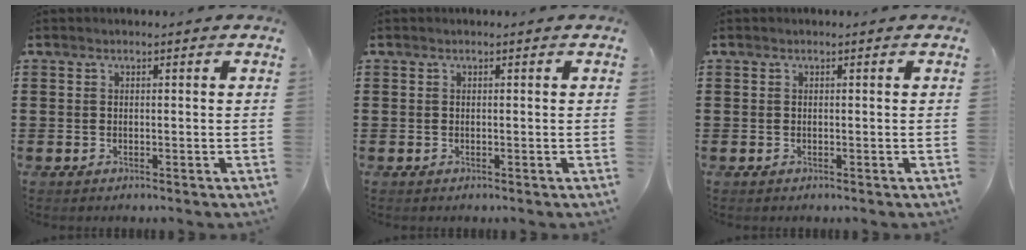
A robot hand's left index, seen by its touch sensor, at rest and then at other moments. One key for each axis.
{"total": 0.0}
{"total": 0.0}